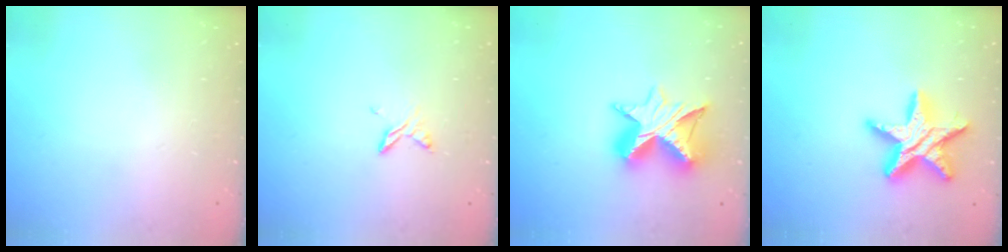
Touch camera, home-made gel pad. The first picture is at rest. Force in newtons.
{"total": 5.1, "press": 5.1, "slide": 0.6}
{"total": 12.1, "press": 12.0, "slide": 0.9}
{"total": 16.2, "press": 16.1, "slide": 1.1}